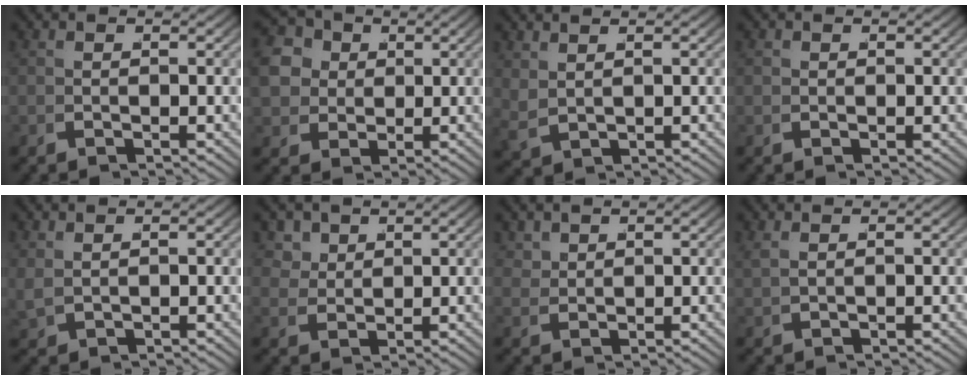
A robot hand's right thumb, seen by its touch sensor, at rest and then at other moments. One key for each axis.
{"total": 10.4, "fx": 1.9, "fy": 8.7, "fz": 5.5, "tx": -0.119, "ty": -0.012, "tz": 0.025}
{"total": 1.7, "fx": 1.0, "fy": 0.8, "fz": 1.1, "tx": -0.030, "ty": 0.000, "tz": 0.031}
{"total": 1.0, "fx": 0.2, "fy": 0.8, "fz": 0.5, "tx": -0.009, "ty": -0.001, "tz": 0.007}
{"total": 1.1, "fx": 0.8, "fy": 0.5, "fz": 0.6, "tx": -0.019, "ty": 0.003, "tz": 0.024}
{"total": 3.2, "fx": 1.9, "fy": 2.0, "fz": 1.6, "tx": -0.035, "ty": -0.008, "tz": 0.045}
{"total": 1.7, "fx": 1.6, "fy": 0.2, "fz": 0.6, "tx": -0.007, "ty": 0.001, "tz": 0.040}
{"total": 1.2, "fx": 1.0, "fy": -0.3, "fz": 0.4, "tx": -0.012, "ty": 0.006, "tz": 0.028}